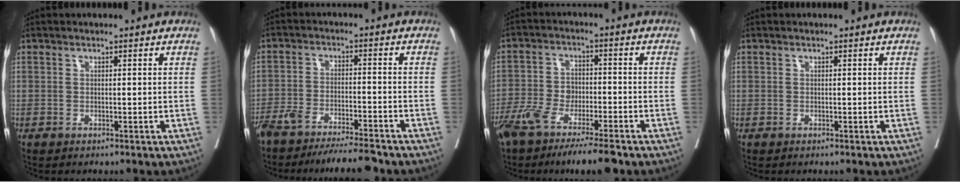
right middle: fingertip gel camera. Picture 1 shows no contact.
{"total": 11.7, "force": [-10.4, 0.8, 5.2], "torque": [-0.074, -0.009, -0.164]}
{"total": 11.2, "force": [-8.2, 3.0, 7.1], "torque": [-0.132, -0.011, -0.145]}
{"total": 0.0}